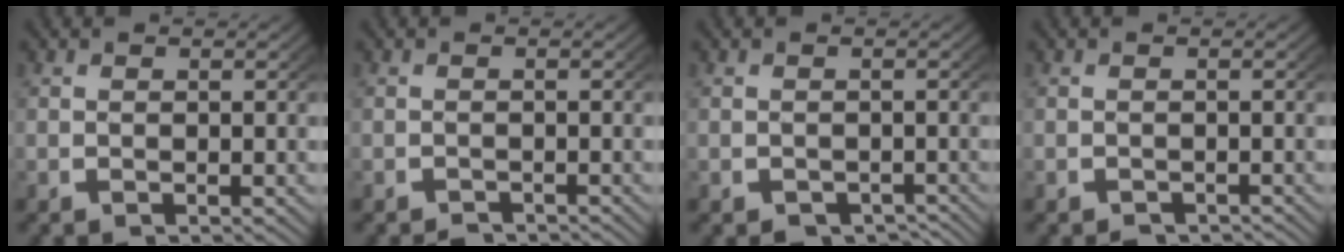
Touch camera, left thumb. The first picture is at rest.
{"total": 1.4, "force": [-1.4, 0.2, 0.1], "torque": [0.001, -0.008, -0.022]}
{"total": 2.9, "force": [-2.3, 1.4, 1.0], "torque": [-0.004, -0.015, -0.030]}
{"total": 1.6, "force": [-1.5, 0.4, 0.2], "torque": [0.002, -0.007, -0.022]}